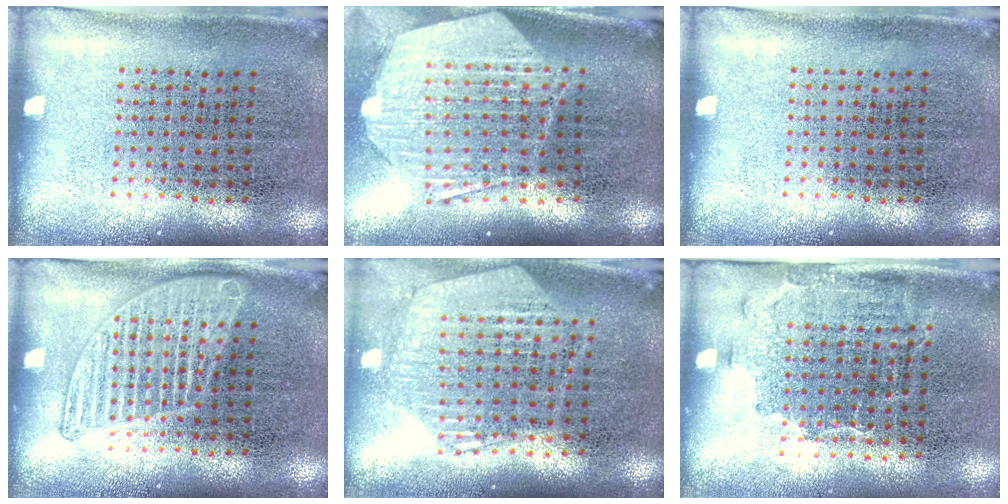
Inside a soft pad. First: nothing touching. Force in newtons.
{"total": 2.9, "press": 2.3, "slide": 1.8}
{"total": 0.0}
{"total": 2.2, "press": 2.2, "slide": 0.4}
{"total": 1.1, "press": 1.1, "slide": 0.2}
{"total": 1.6, "press": 1.3, "slide": 1.0}